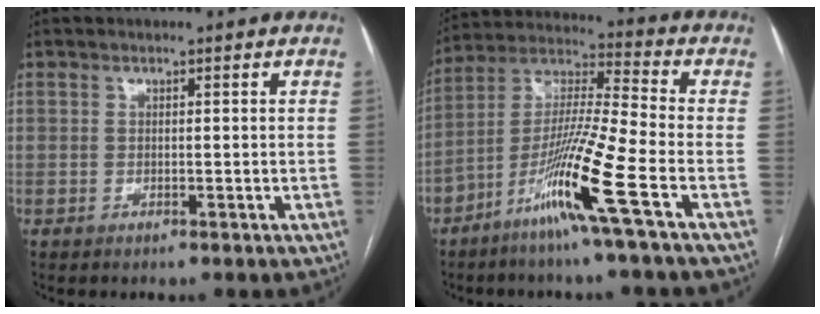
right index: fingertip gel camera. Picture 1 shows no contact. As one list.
[{"total": 13.6, "force": [-6.5, -1.2, 11.9], "torque": [-0.231, -0.014, -0.130]}]